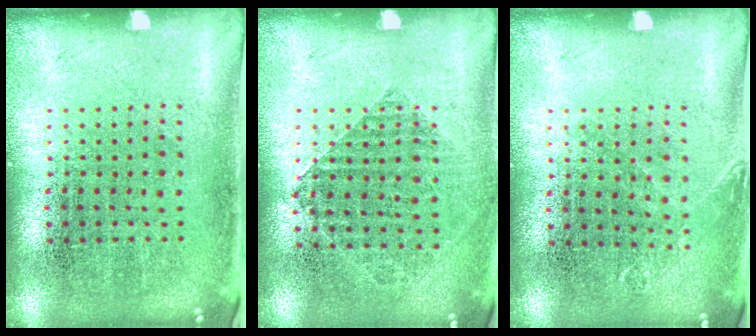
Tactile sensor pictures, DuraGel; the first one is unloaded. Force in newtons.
{"total": 0.9, "press": 0.9, "slide": 0.1}
{"total": 0.8, "press": 0.8, "slide": 0.1}